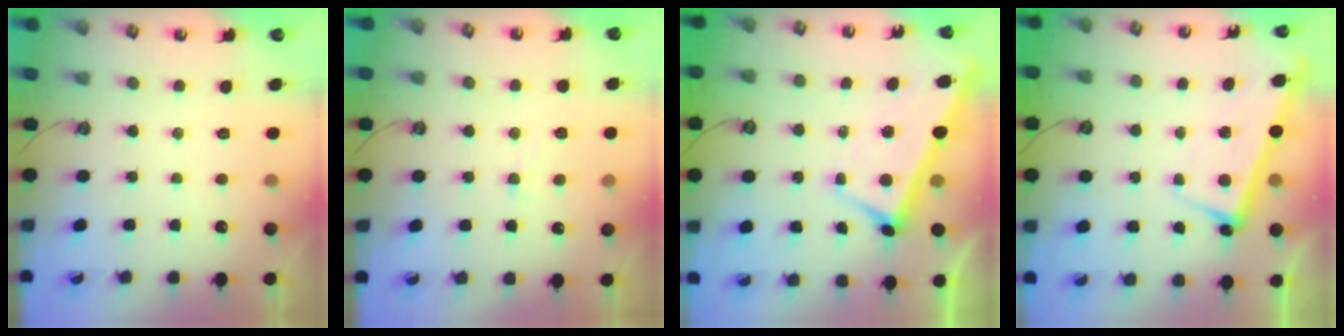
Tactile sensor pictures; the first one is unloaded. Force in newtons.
{"total": 3.9, "press": 3.8, "slide": 0.5}
{"total": 2.7, "press": 2.5, "slide": 0.9}
{"total": 2.5, "press": 2.4, "slide": 0.5}